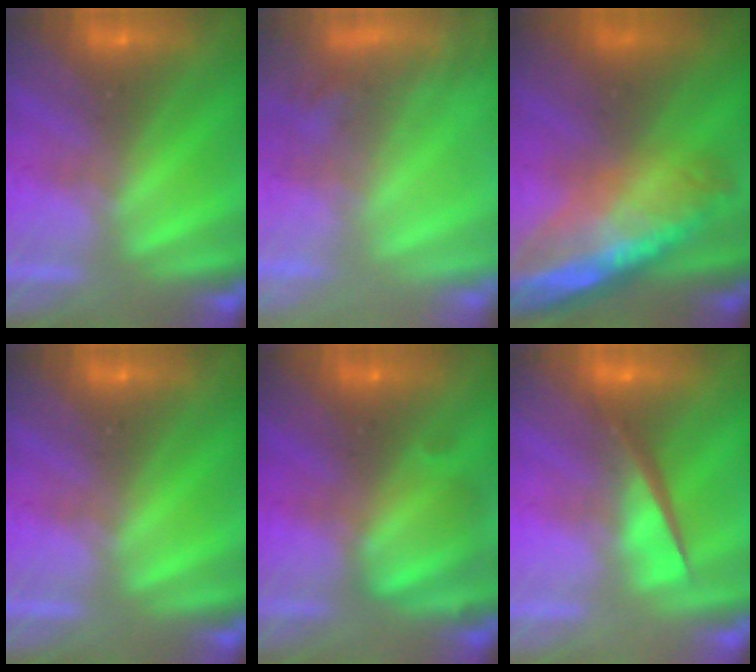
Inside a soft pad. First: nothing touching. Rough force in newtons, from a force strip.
{"total": 6.9}
{"total": 8.6}
{"total": 0.0}
{"total": 2.5}
{"total": 4.4}